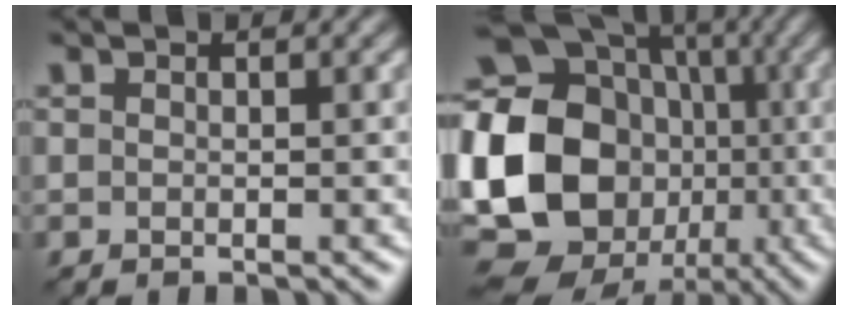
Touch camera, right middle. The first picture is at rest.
{"total": 23.1, "force": [-3.4, 20.2, 10.6], "torque": [-0.226, -0.003, -0.110]}